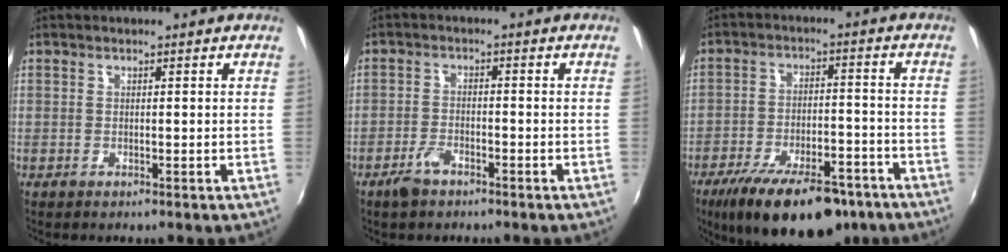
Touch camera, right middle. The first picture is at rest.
{"total": 4.2, "force": [-3.1, 1.8, 2.2], "torque": [-0.059, -0.002, -0.057]}
{"total": 19.8, "force": [-14.1, 7.1, 11.9], "torque": [-0.211, -0.029, -0.203]}